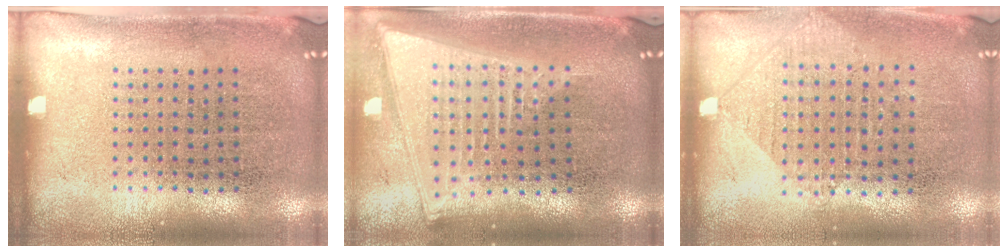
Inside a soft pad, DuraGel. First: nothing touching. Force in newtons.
{"total": 2.1, "press": 1.8, "slide": 1.1}
{"total": 0.9, "press": 0.9, "slide": 0.3}